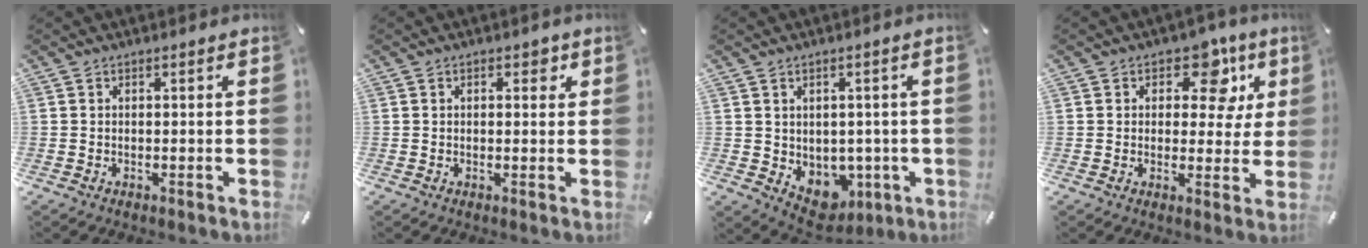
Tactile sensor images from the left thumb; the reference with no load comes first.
{"total": 2.1, "force": [0.7, 1.3, 1.5], "torque": [-0.016, 0.002, 0.006]}
{"total": 6.4, "force": [0.1, 6.0, 2.2], "torque": [-0.018, -0.013, 0.011]}
{"total": 11.9, "force": [4.8, 7.4, 7.9], "torque": [-0.096, -0.015, 0.077]}